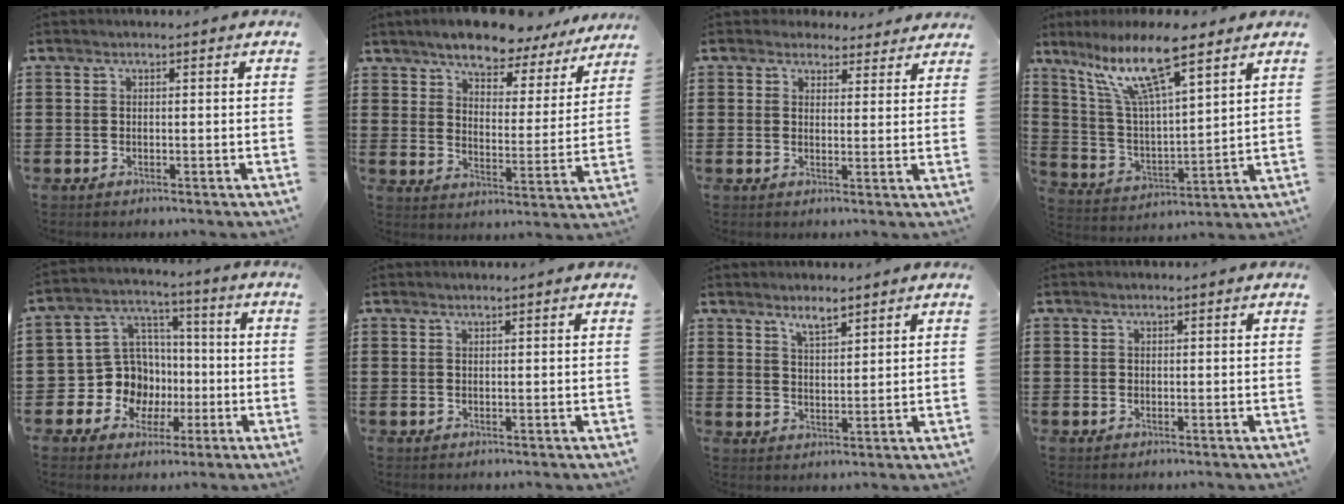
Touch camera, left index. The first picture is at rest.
{"total": 7.2, "force": [6.7, 1.3, 2.1], "torque": [-0.064, -0.040, 0.115]}
{"total": 3.4, "force": [3.0, 1.5, 0.5], "torque": [-0.012, -0.004, 0.055]}
{"total": 12.6, "force": [8.7, 2.7, 8.8], "torque": [-0.192, -0.025, 0.152]}
{"total": 10.0, "force": [-1.7, 9.5, 2.6], "torque": [-0.096, 0.007, -0.020]}
{"total": 0.5, "force": [0.4, -0.1, 0.3], "torque": [-0.006, -0.002, 0.008]}
{"total": 3.2, "force": [2.7, 0.7, 1.5], "torque": [-0.029, -0.002, 0.047]}
{"total": 0.0}